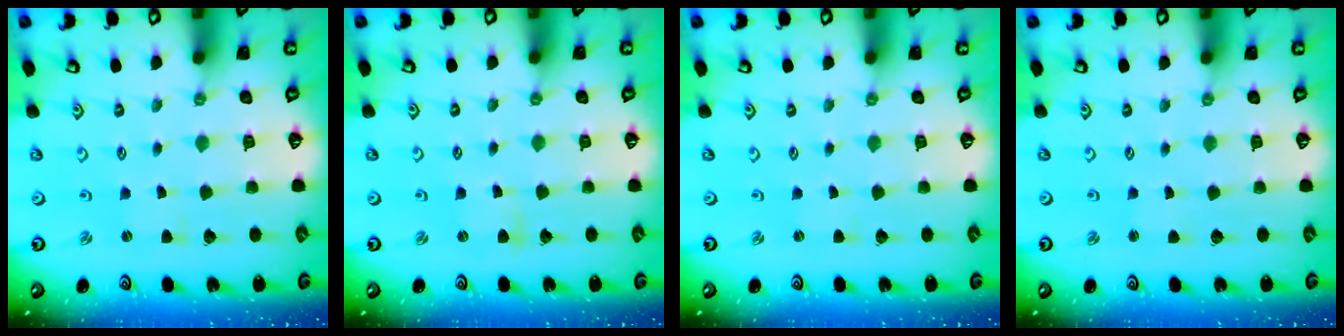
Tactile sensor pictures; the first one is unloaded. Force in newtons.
{"total": 1.6, "press": 1.6, "slide": 0.3}
{"total": 0.0}
{"total": 1.1, "press": 1.1, "slide": 0.2}